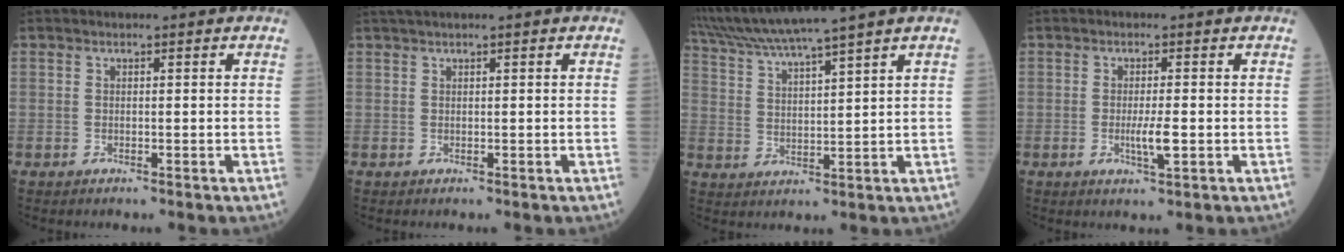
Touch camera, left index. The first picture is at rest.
{"total": 1.5, "force": [1.1, -0.2, 1.0], "torque": [-0.023, 0.018, 0.025]}
{"total": 11.1, "force": [9.6, -2.2, 5.1], "torque": [-0.095, 0.016, 0.172]}
{"total": 3.1, "force": [-0.6, 0.2, 3.1], "torque": [-0.058, -0.009, -0.011]}